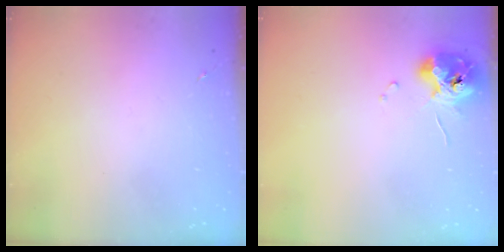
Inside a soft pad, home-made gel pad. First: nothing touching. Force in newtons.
{"total": 11.0, "press": 11.0, "slide": 1.1}